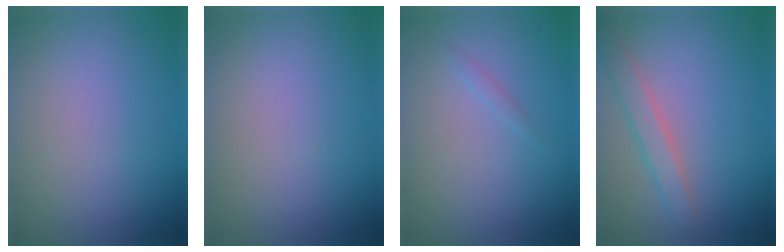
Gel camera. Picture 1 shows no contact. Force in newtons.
{"total": 0.0}
{"total": 0.5, "press": 0.5, "slide": 0.0}
{"total": 2.4, "press": 2.4, "slide": 0.1}